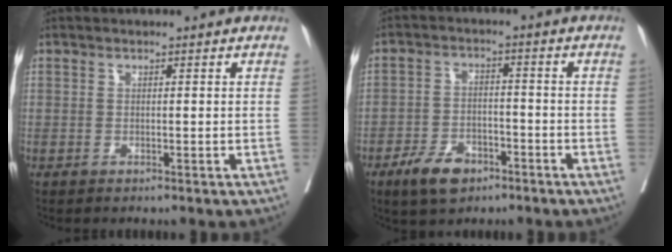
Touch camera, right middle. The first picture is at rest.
{"total": 6.7, "force": [-4.3, 3.4, 3.8], "torque": [-0.071, 0.001, -0.073]}